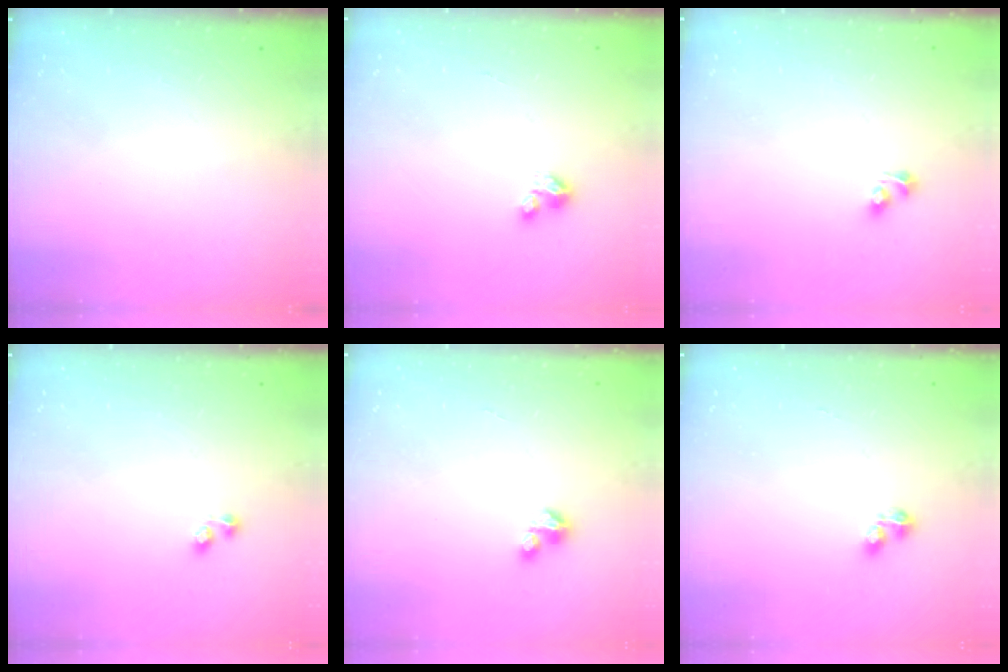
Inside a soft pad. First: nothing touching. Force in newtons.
{"total": 2.8, "press": 2.8, "slide": 0.3}
{"total": 2.8, "press": 2.5, "slide": 1.2}
{"total": 2.1, "press": 1.9, "slide": 0.9}
{"total": 2.0, "press": 2.0, "slide": 0.2}
{"total": 2.9, "press": 2.8, "slide": 0.5}